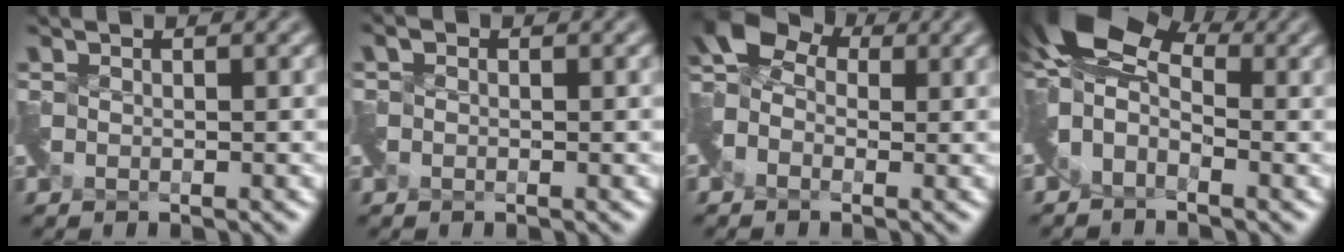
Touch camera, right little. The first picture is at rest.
{"total": 0.6, "force": [-0.4, 0.2, -0.3], "torque": [0.002, -0.003, -0.008]}
{"total": 5.1, "force": [0.4, 3.7, 3.5], "torque": [-0.074, 0.009, -0.006]}
{"total": 7.6, "force": [1.3, 4.7, 5.9], "torque": [-0.110, 0.020, 0.002]}